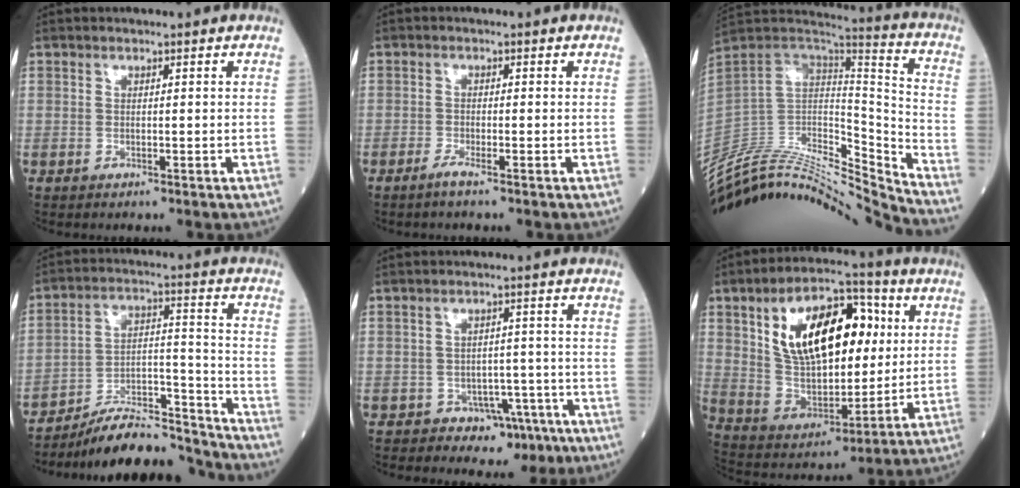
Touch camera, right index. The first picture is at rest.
{"total": 1.7, "force": [-1.2, -0.2, 1.1], "torque": [-0.029, -0.004, -0.027]}
{"total": 27.0, "force": [-26.0, 1.5, 7.3], "torque": [-0.140, 0.006, -0.417]}
{"total": 15.1, "force": [-14.6, 1.5, 3.6], "torque": [-0.052, 0.038, -0.243]}
{"total": 5.8, "force": [-3.5, 4.6, 0.8], "torque": [0.010, 0.018, -0.043]}
{"total": 20.0, "force": [5.6, 9.6, 16.7], "torque": [-0.299, 0.035, 0.099]}